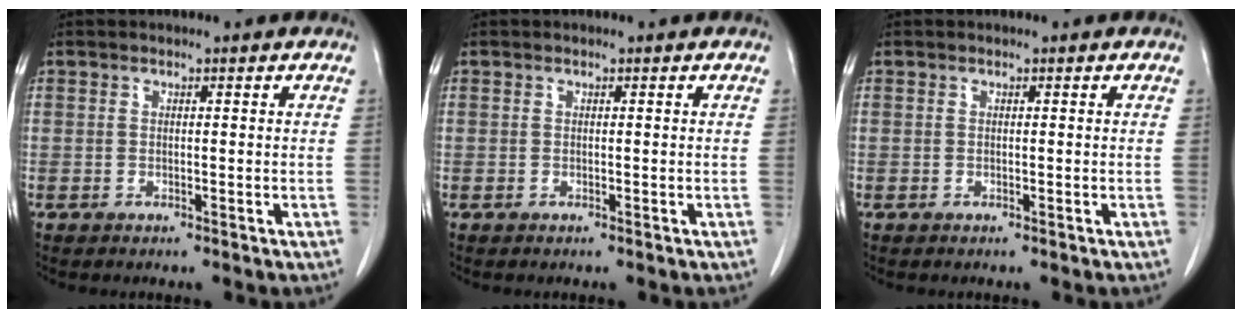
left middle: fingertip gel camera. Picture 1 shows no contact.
{"total": 0.0}
{"total": 0.0}